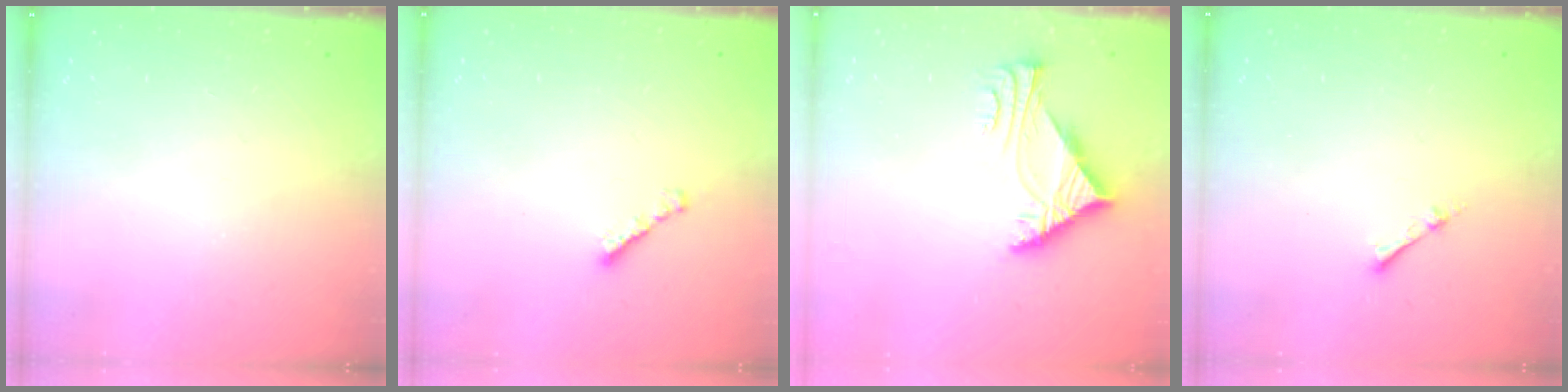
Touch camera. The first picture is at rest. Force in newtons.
{"total": 1.9, "press": 1.9, "slide": 0.5}
{"total": 5.8, "press": 5.7, "slide": 0.8}
{"total": 1.9, "press": 1.9, "slide": 0.3}